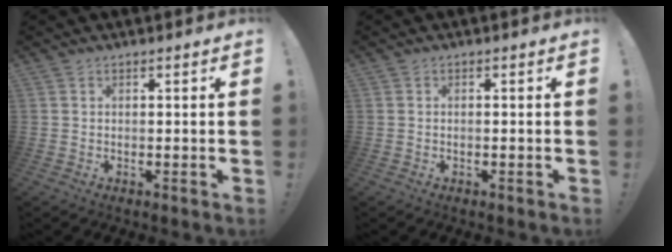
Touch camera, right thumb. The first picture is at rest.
{"total": 0.6, "force": [-0.5, -0.1, 0.4], "torque": [-0.005, -0.001, -0.008]}